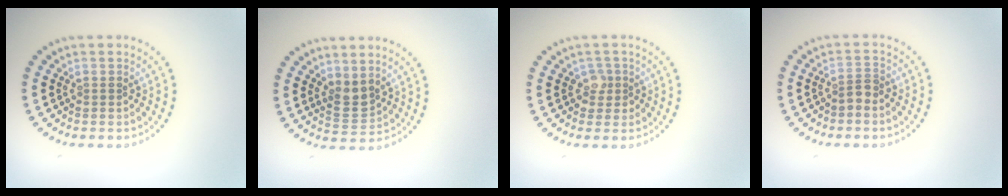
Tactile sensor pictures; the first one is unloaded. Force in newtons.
{"total": 1.9, "press": 1.6, "slide": 1.1}
{"total": 1.6, "press": 1.3, "slide": 0.8}
{"total": 1.2, "press": 0.8, "slide": 0.8}